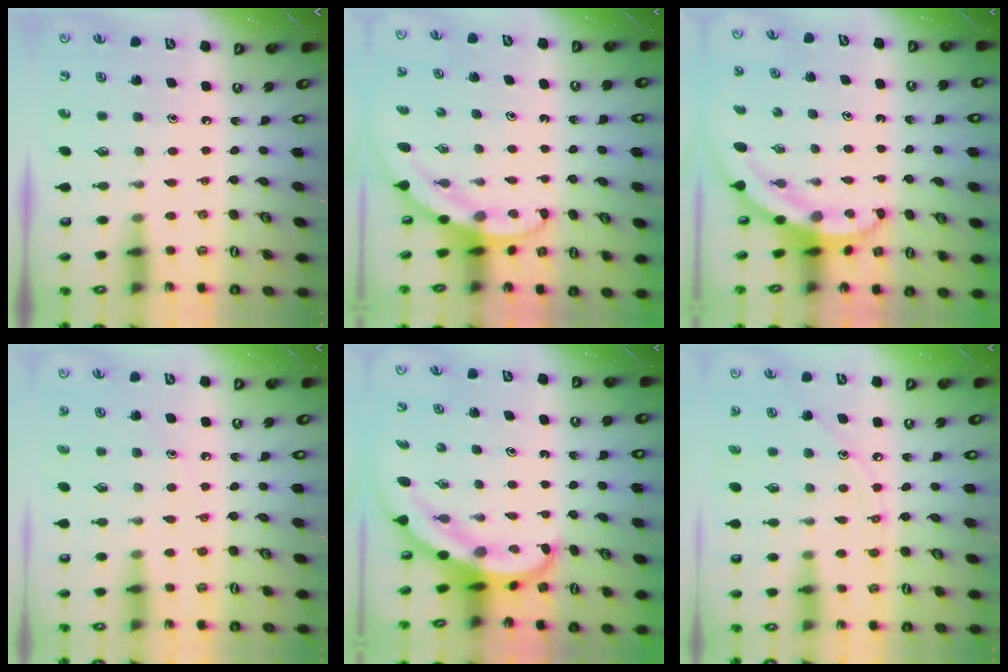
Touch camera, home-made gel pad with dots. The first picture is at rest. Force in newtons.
{"total": 3.3, "press": 3.3, "slide": 0.1}
{"total": 3.7, "press": 3.7, "slide": 0.5}
{"total": 5.8, "press": 5.7, "slide": 0.8}
{"total": 6.8, "press": 6.8, "slide": 0.7}
{"total": 6.5, "press": 6.5, "slide": 0.5}